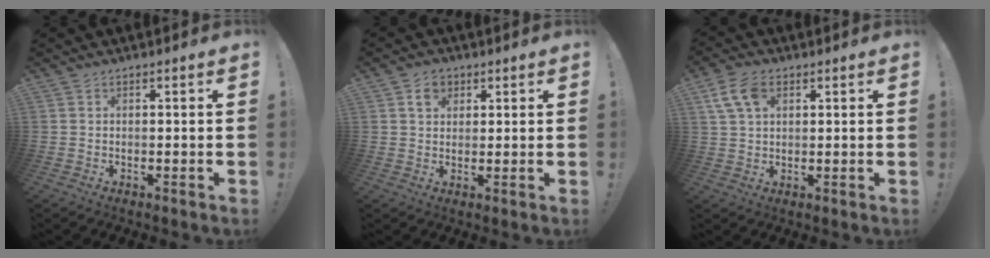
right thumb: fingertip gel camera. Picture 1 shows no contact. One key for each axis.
{"total": 4.7, "fx": 2.2, "fy": 3.7, "fz": 1.8, "tx": -0.016, "ty": -0.004, "tz": 0.039}
{"total": 8.4, "fx": 3.5, "fy": 5.3, "fz": 5.6, "tx": -0.103, "ty": 0.000, "tz": 0.069}